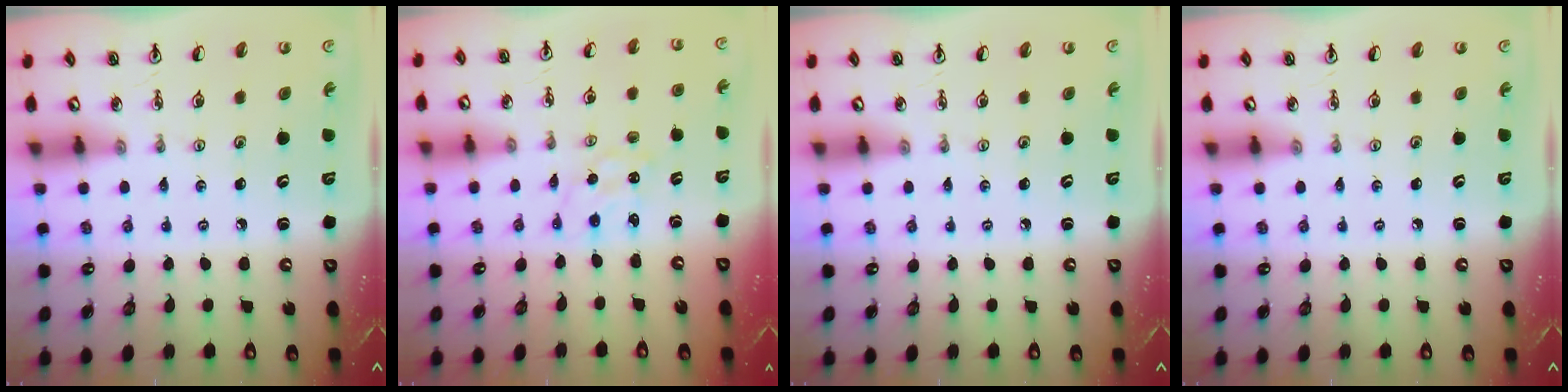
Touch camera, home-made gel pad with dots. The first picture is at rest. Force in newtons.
{"total": 0.6, "press": 0.4, "slide": 0.4}
{"total": 0.0}
{"total": 0.0}